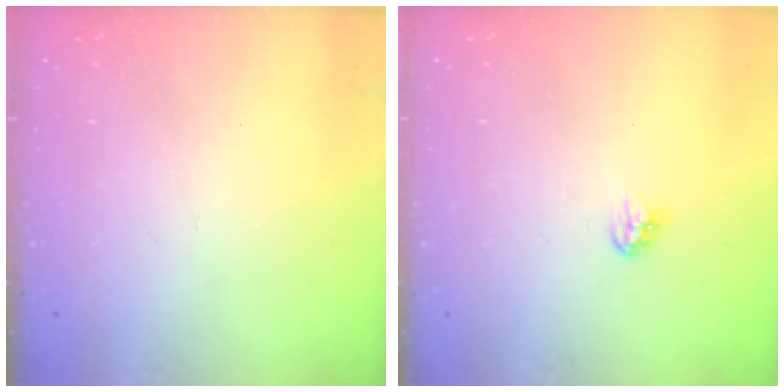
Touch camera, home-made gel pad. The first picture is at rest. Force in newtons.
{"total": 3.5, "press": 3.5, "slide": 0.2}